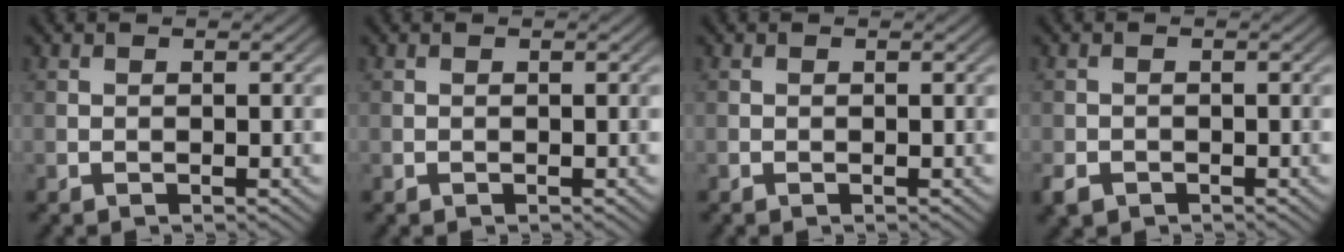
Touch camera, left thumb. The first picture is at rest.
{"total": 0.0}
{"total": 0.0}
{"total": 2.0, "force": [-1.3, 1.3, 0.7], "torque": [-0.018, -0.006, -0.033]}